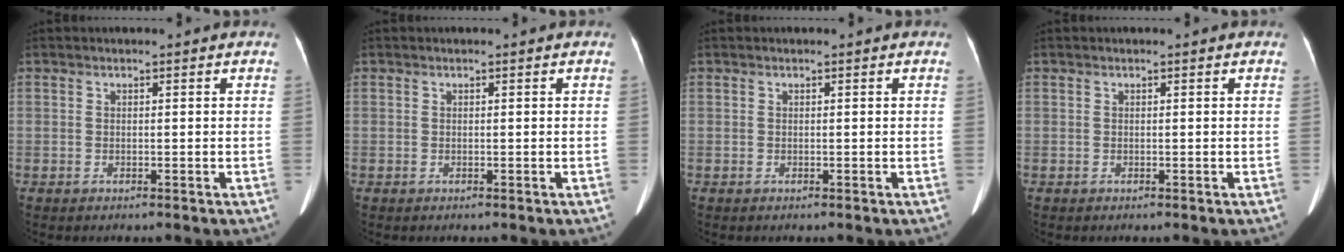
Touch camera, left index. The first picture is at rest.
{"total": 0.0}
{"total": 0.0}
{"total": 0.0}